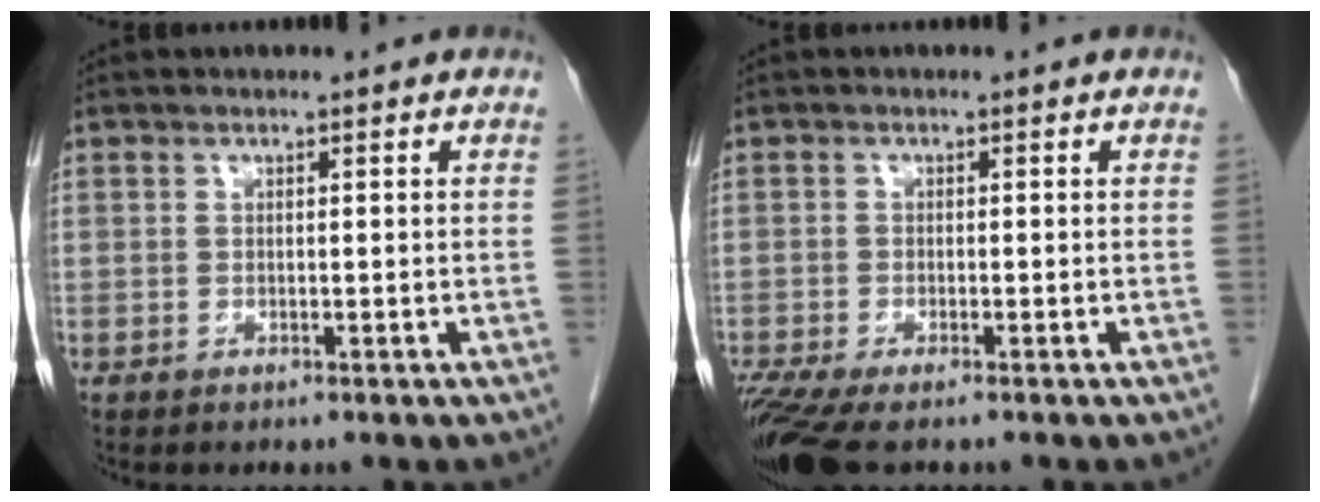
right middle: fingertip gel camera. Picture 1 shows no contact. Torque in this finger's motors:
{"motor_torque": [0.85, -0.58, 0.26, 0.09]}